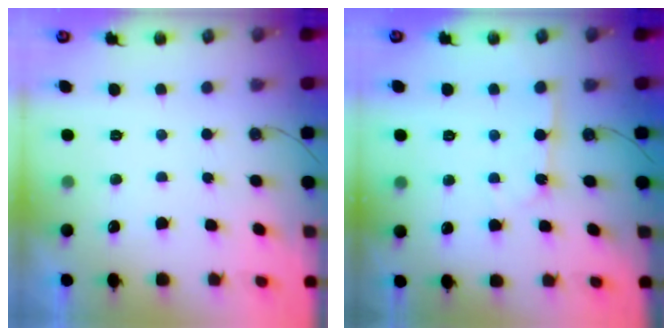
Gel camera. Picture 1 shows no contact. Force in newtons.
{"total": 2.6, "press": 2.6, "slide": 0.4}